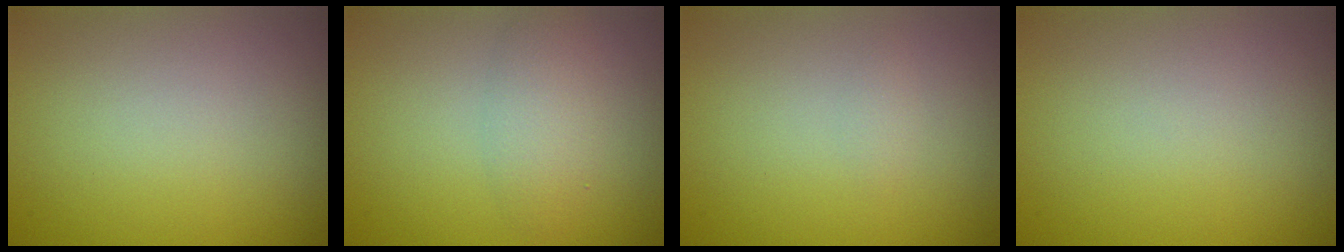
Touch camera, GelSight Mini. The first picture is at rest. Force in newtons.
{"total": 2.4, "press": 2.4, "slide": 0.0}
{"total": 0.5, "press": 0.5, "slide": 0.1}
{"total": 0.0}